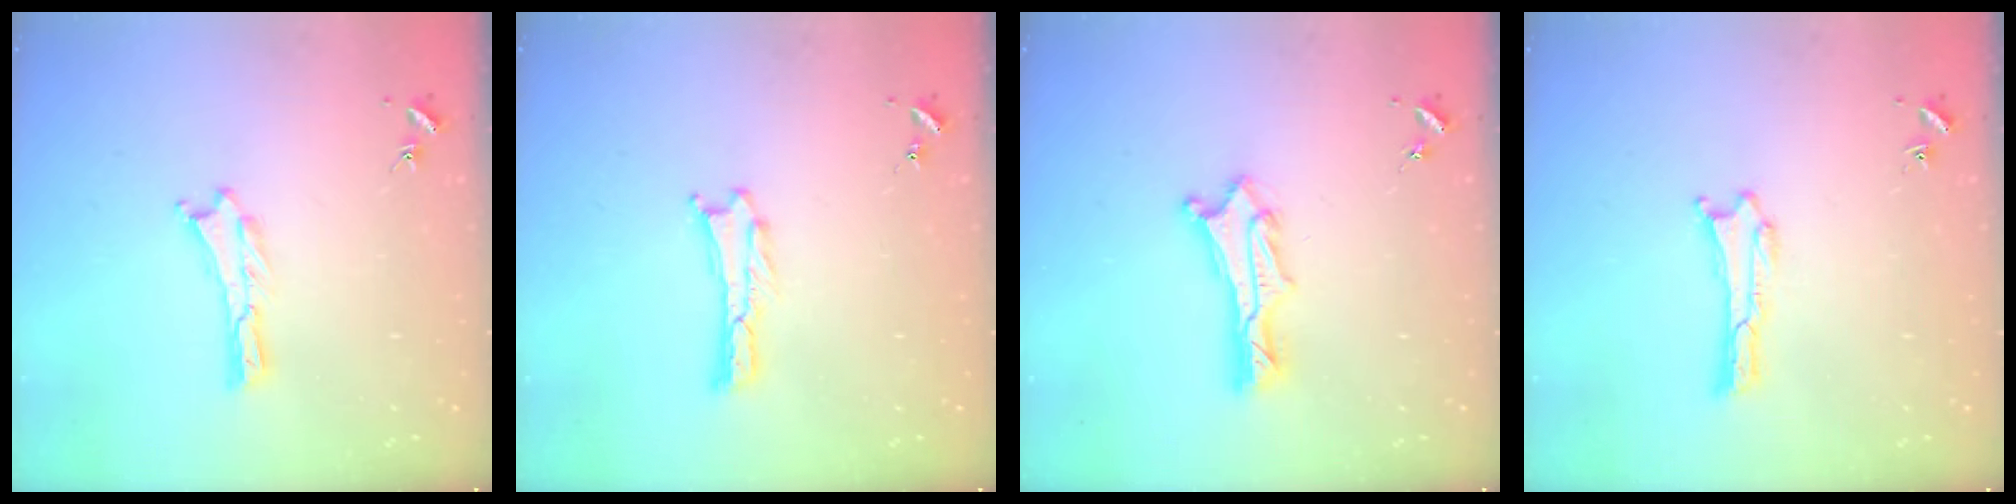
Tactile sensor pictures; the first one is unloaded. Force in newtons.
{"total": 0.0}
{"total": 2.4, "press": 2.4, "slide": 0.3}
{"total": 0.0}